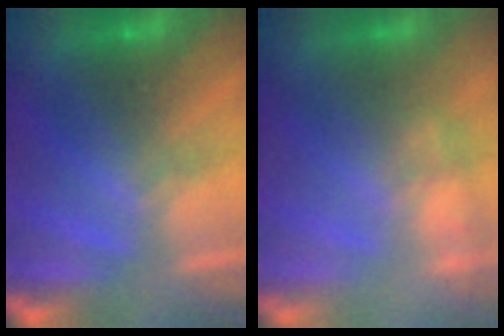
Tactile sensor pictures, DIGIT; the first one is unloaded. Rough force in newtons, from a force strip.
{"total": 2.7}